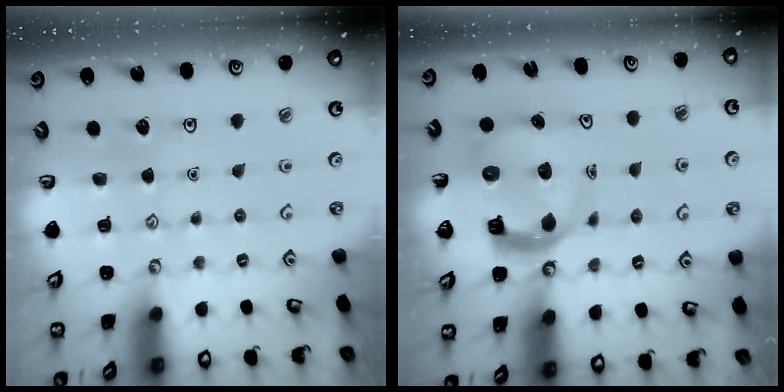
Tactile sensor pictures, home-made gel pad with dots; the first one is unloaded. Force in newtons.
{"total": 9.3, "press": 9.2, "slide": 1.2}